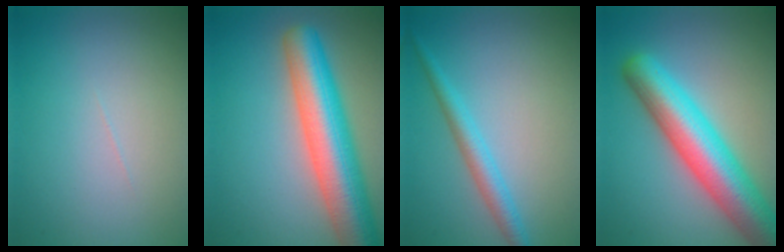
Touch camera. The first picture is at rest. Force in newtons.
{"total": 9.6, "press": 9.6, "slide": 0.3}
{"total": 2.6, "press": 2.6, "slide": 0.0}
{"total": 9.2, "press": 9.2, "slide": 0.5}